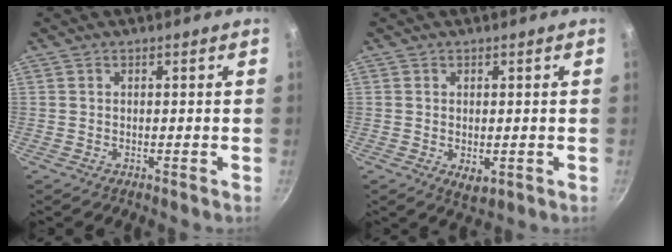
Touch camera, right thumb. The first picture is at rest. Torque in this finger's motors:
{"motor_torque": [-0.31, 0.21, 0.04, -0.06, 0.05]}